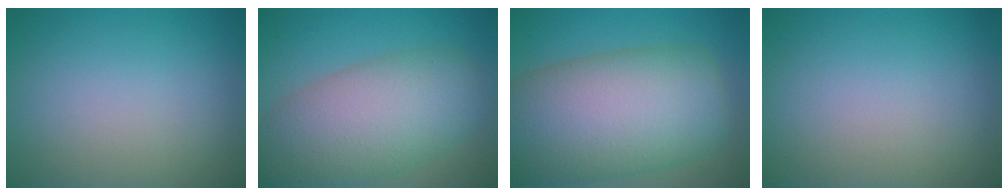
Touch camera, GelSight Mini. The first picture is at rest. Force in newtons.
{"total": 9.5, "press": 9.5, "slide": 0.6}
{"total": 13.9, "press": 13.9, "slide": 0.4}
{"total": 0.0}